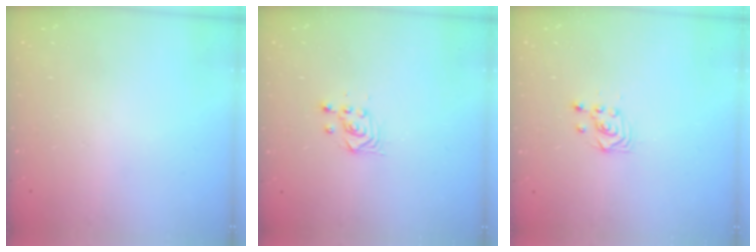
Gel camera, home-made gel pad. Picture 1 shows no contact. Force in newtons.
{"total": 3.3, "press": 3.3, "slide": 0.4}
{"total": 3.3, "press": 3.3, "slide": 0.4}